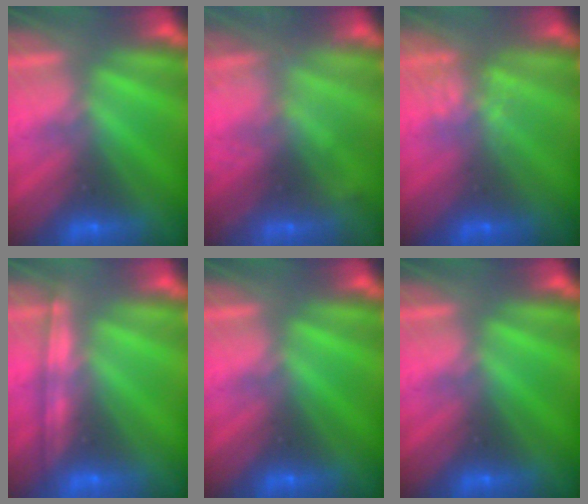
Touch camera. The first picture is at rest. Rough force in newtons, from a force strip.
{"total": 2.1}
{"total": 4.5}
{"total": 1.2}
{"total": 0.0}
{"total": 0.0}